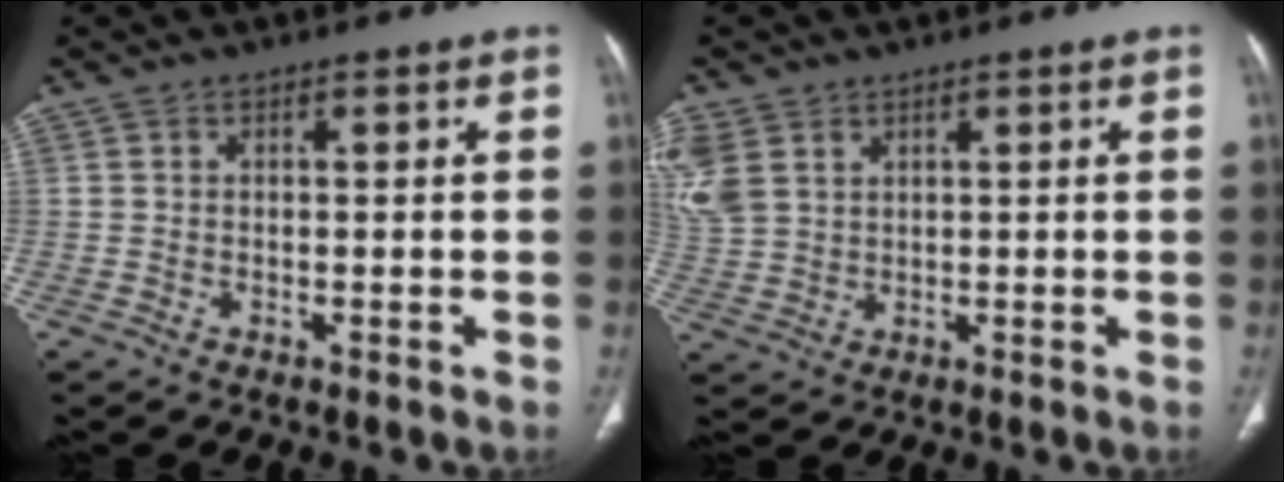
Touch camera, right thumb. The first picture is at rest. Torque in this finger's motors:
{"motor_torque": [-0.60, 0.76, 0.23, 0.51, 0.09]}